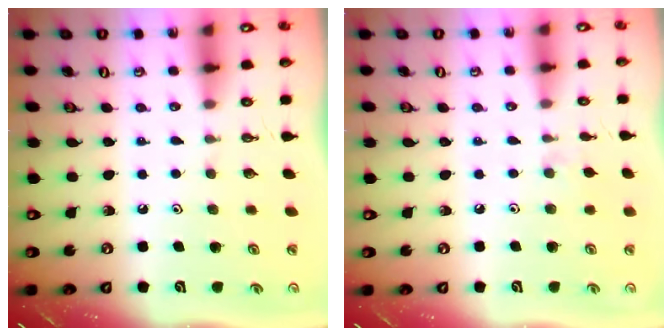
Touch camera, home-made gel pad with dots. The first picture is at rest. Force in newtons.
{"total": 2.4, "press": 2.4, "slide": 0.5}